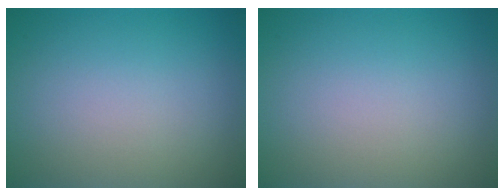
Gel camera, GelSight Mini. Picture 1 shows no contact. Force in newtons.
{"total": 0.0}